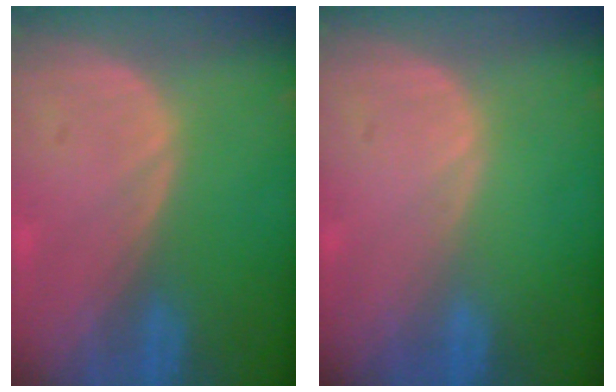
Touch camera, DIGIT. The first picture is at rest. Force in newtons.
{"total": 0.0}